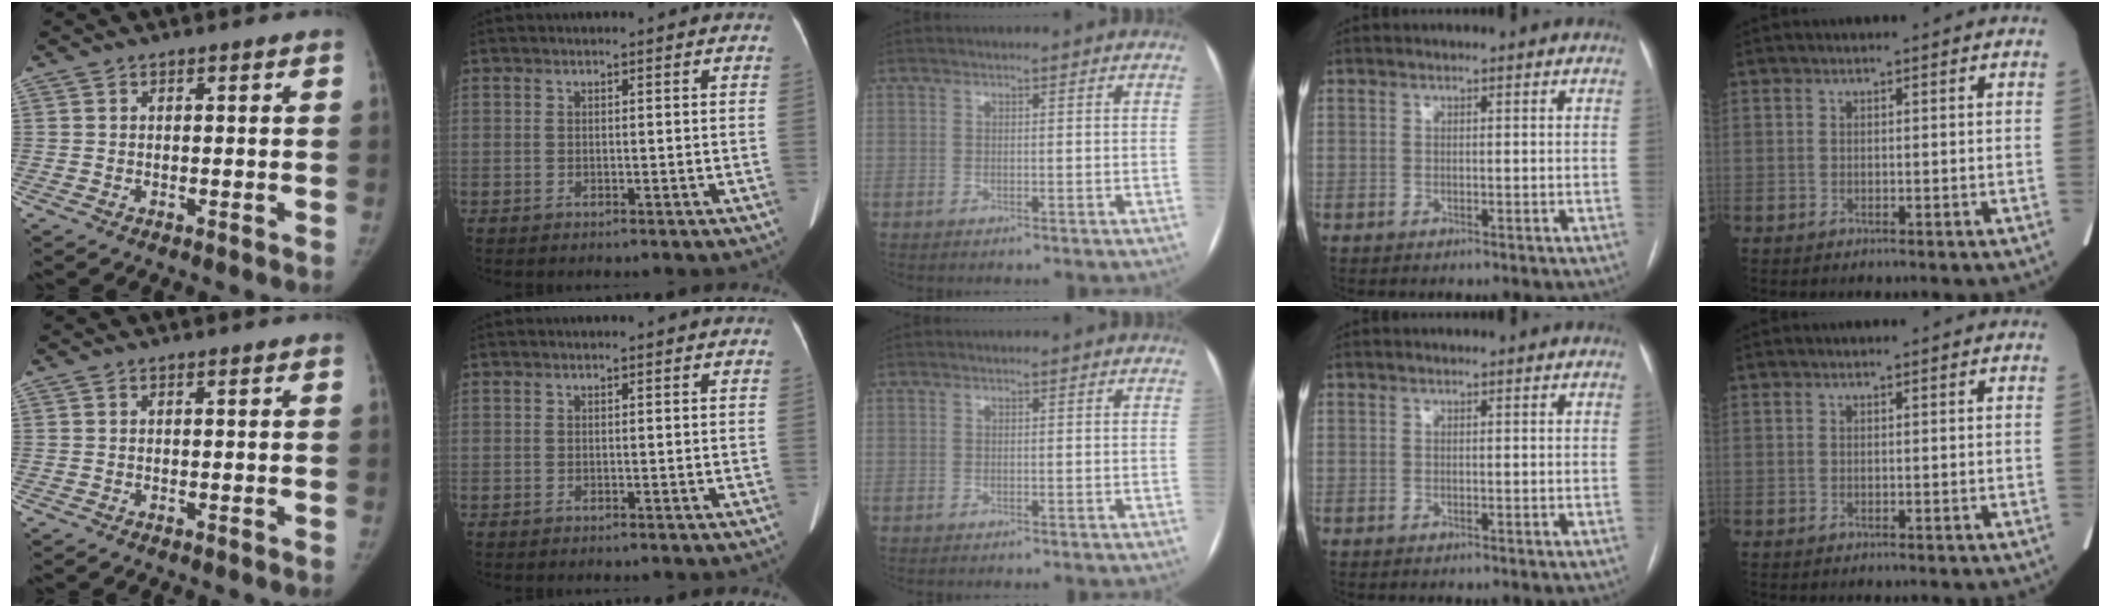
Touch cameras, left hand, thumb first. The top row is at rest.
{}